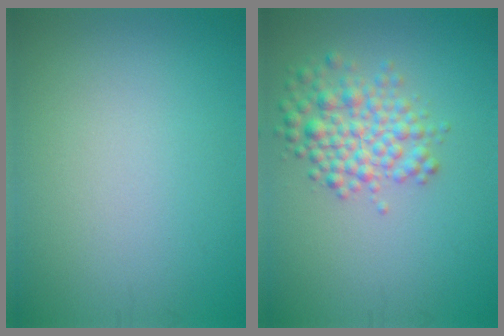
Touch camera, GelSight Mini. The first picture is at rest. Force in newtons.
{"total": 4.1, "press": 4.1, "slide": 0.1}